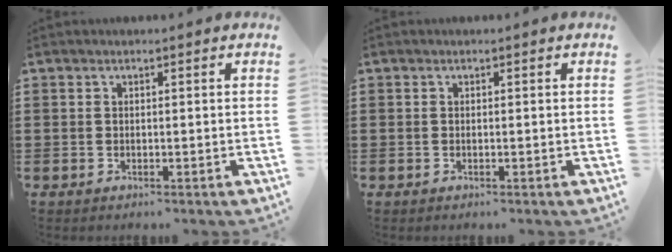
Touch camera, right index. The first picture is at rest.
{"total": 0.0}